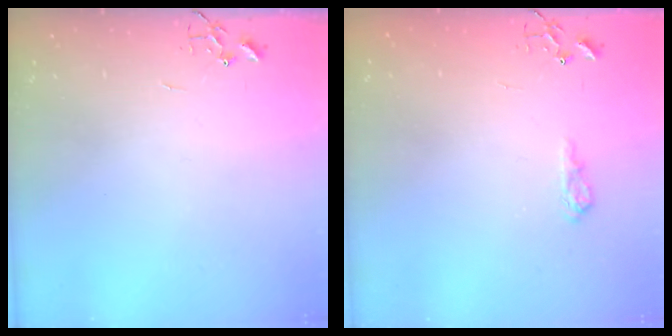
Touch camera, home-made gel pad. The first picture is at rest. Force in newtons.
{"total": 8.1, "press": 8.1, "slide": 1.0}